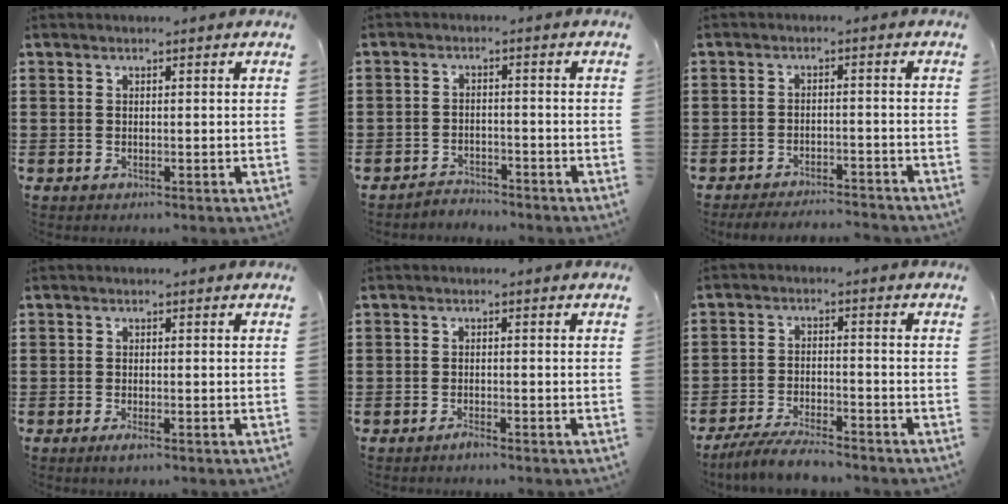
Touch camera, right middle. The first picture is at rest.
{"total": 2.9, "force": [-2.8, 0.5, -0.4], "torque": [-0.002, 0.002, -0.064]}
{"total": 3.4, "force": [-3.4, 0.2, 0.6], "torque": [-0.012, 0.002, -0.068]}
{"total": 1.0, "force": [-0.6, 0.2, 0.8], "torque": [-0.015, -0.005, -0.009]}
{"total": 1.2, "force": [-1.0, 0.2, 0.5], "torque": [-0.012, -0.006, -0.018]}
{"total": 5.3, "force": [-4.9, 0.6, 2.0], "torque": [-0.044, -0.005, -0.096]}